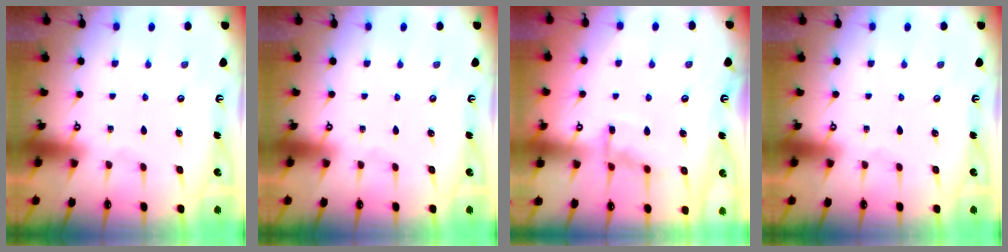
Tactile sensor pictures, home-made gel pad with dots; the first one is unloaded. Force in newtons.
{"total": 0.0}
{"total": 8.6, "press": 8.6, "slide": 0.9}
{"total": 0.0}